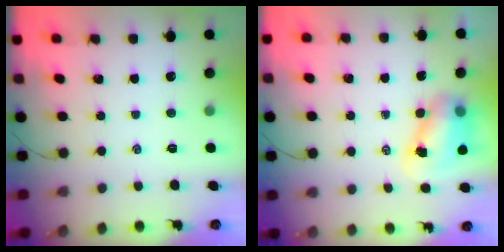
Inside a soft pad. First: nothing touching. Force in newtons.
{"total": 8.0, "press": 7.8, "slide": 1.5}